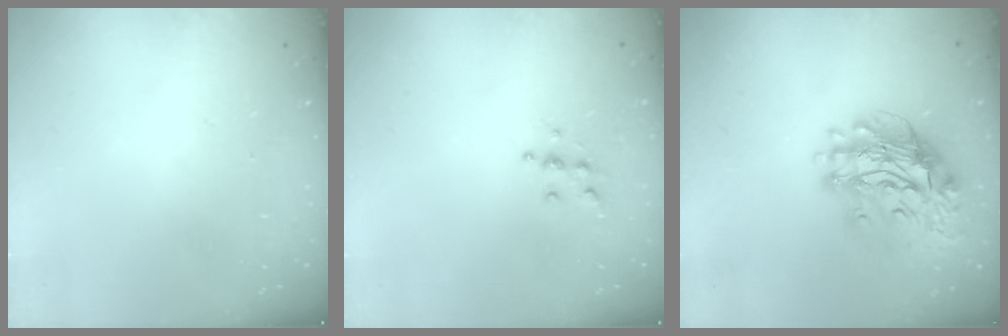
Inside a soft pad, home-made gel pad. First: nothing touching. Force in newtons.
{"total": 5.6, "press": 5.6, "slide": 0.5}
{"total": 16.0, "press": 15.9, "slide": 2.1}